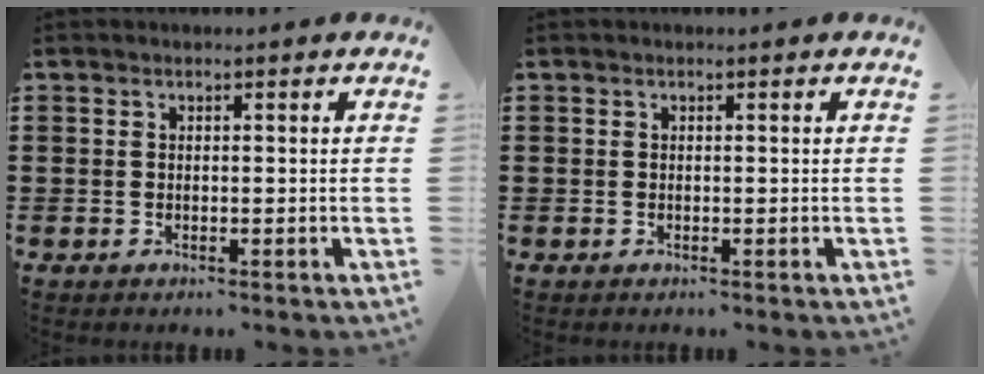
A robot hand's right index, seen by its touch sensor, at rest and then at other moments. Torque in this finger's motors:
{"motor_torque": [-0.01, 0.37, 0.00, 0.00]}